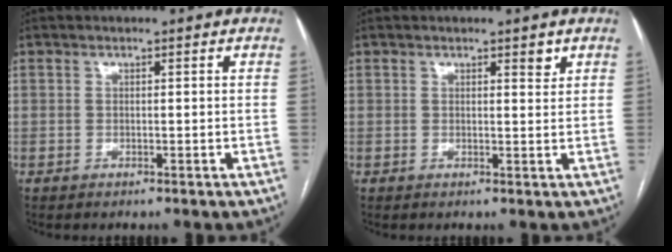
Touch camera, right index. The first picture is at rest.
{"total": 1.5, "force": [1.0, 0.4, 1.0], "torque": [-0.015, -0.006, 0.013]}